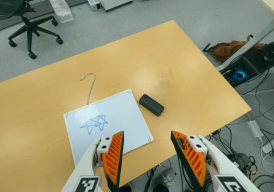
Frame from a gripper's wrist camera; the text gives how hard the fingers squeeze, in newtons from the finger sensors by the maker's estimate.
{"total": 0.0}